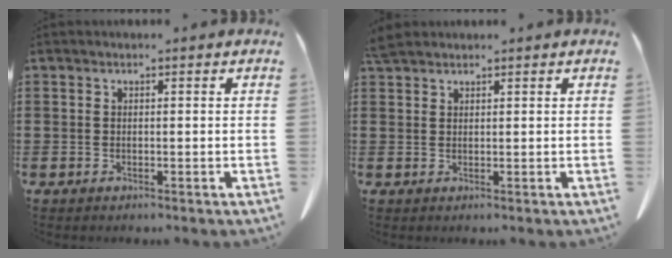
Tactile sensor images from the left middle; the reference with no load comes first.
{"total": 2.2, "force": [2.0, 0.5, 0.9], "torque": [-0.023, 0.001, 0.040]}